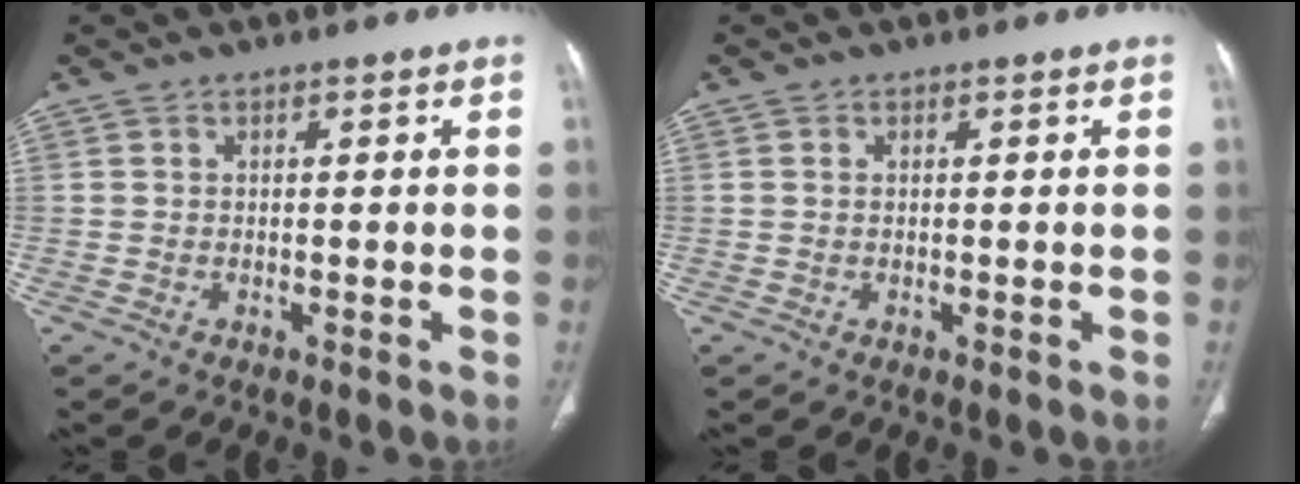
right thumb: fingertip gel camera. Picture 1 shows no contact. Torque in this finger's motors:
{"motor_torque": [0.61, 0.24, -0.35, -0.10, 0.03]}